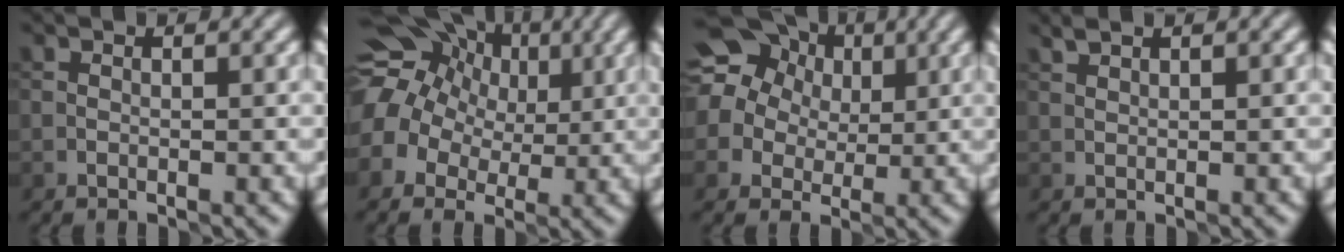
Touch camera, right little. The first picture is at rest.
{"total": 13.4, "force": [4.5, 10.5, 7.0], "torque": [-0.143, 0.050, 0.049]}
{"total": 15.0, "force": [6.0, 12.4, 5.9], "torque": [-0.135, 0.047, 0.087]}
{"total": 0.7, "force": [0.7, 0.0, 0.0], "torque": [0.002, 0.005, 0.016]}